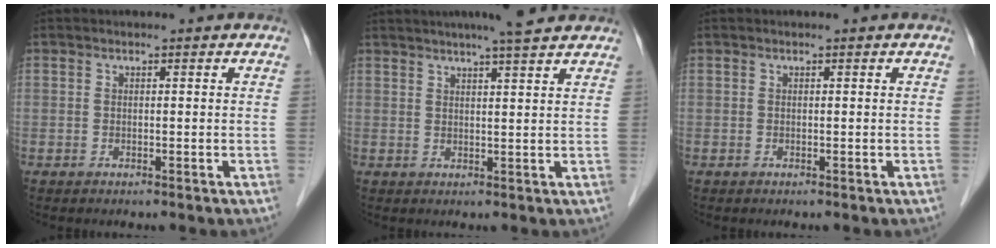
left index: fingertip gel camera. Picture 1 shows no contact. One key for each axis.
{"total": 9.1, "fx": 7.7, "fy": 0.2, "fz": 4.8, "tx": -0.073, "ty": 0.023, "tz": 0.094}
{"total": 0.0}